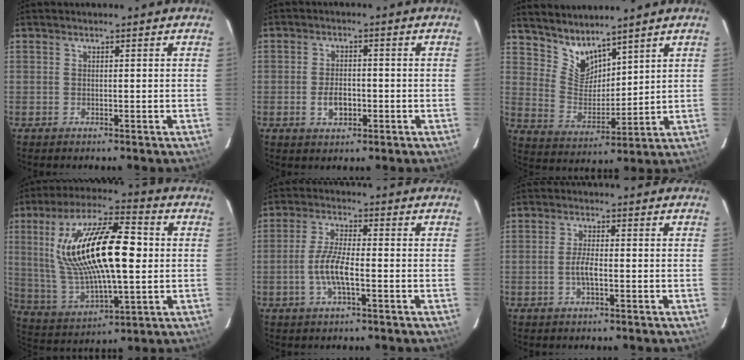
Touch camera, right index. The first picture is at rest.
{"total": 4.5, "force": [-1.3, 2.7, 3.3], "torque": [-0.064, 0.003, -0.019]}
{"total": 8.3, "force": [7.4, 2.8, 2.4], "torque": [-0.044, -0.004, 0.152]}
{"total": 22.6, "force": [3.5, 7.4, 21.1], "torque": [-0.404, 0.013, 0.074]}
{"total": 6.7, "force": [-2.0, 1.5, 6.2], "torque": [-0.127, 0.004, -0.041]}
{"total": 3.2, "force": [-1.0, 0.7, 2.9], "torque": [-0.060, 0.003, -0.019]}